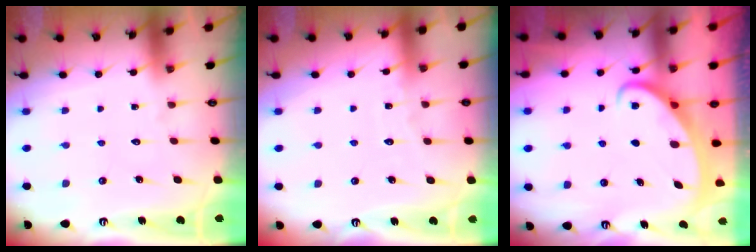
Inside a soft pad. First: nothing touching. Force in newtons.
{"total": 2.5, "press": 2.5, "slide": 0.3}
{"total": 2.5, "press": 2.4, "slide": 0.4}